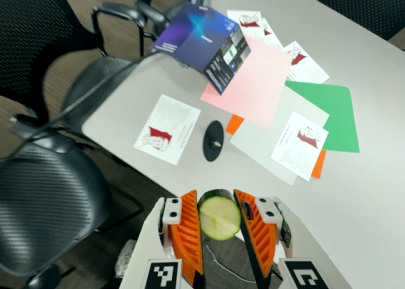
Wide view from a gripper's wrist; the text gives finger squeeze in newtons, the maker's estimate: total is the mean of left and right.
{"total": 12.5, "left": 12.7, "right": 12.3}